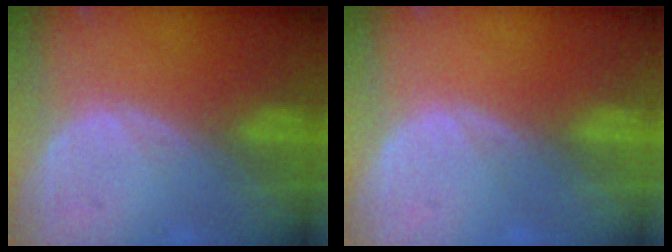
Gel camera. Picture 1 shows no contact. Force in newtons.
{"total": 0.0}